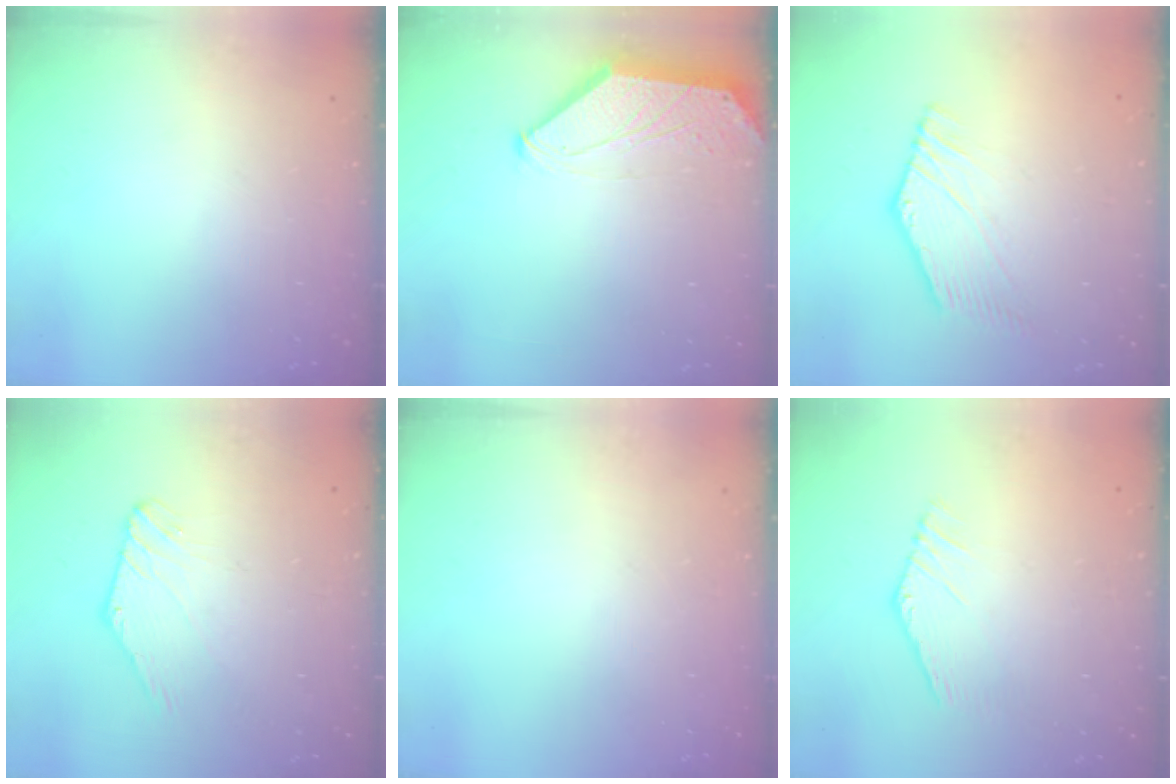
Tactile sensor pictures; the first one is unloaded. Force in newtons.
{"total": 0.0}
{"total": 1.5, "press": 1.2, "slide": 0.9}
{"total": 0.0}
{"total": 0.0}
{"total": 1.8, "press": 1.7, "slide": 0.2}